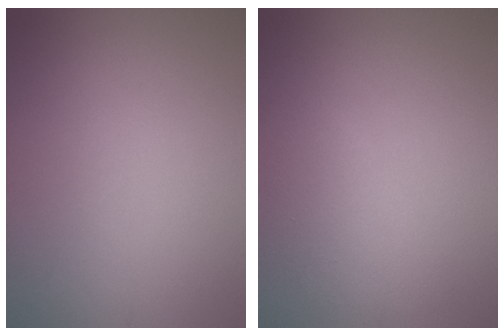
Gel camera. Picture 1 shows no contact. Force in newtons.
{"total": 2.8, "press": 2.7, "slide": 0.2}